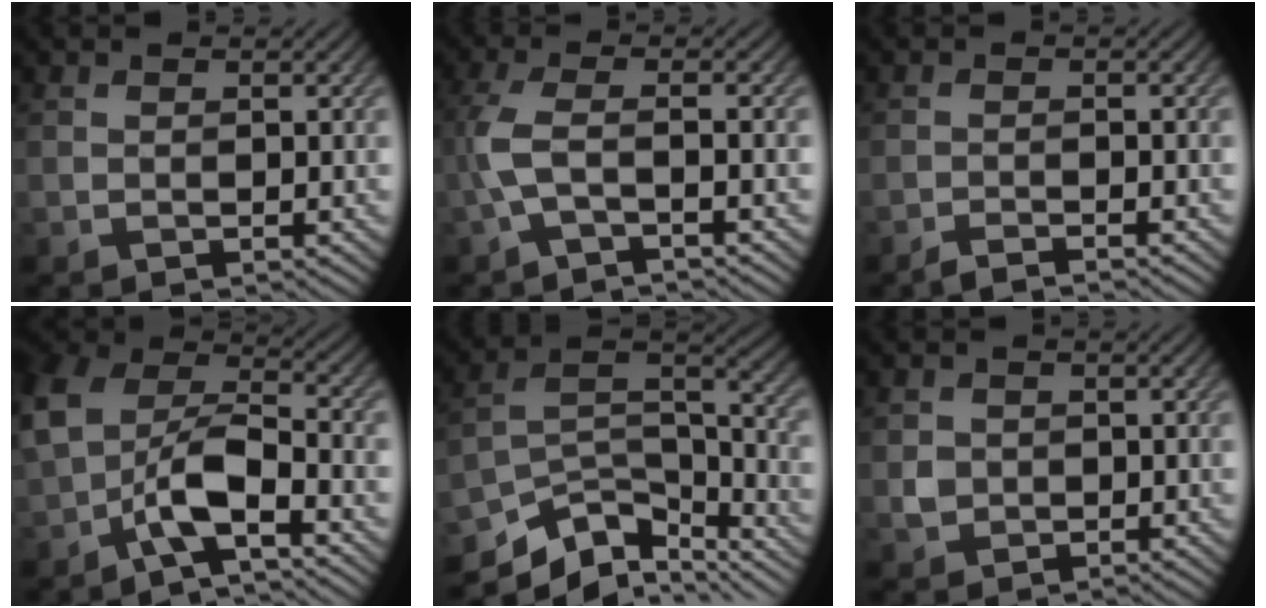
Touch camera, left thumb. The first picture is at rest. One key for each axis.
{"total": 4.0, "fx": -1.5, "fy": 0.8, "fz": 3.6, "tx": -0.088, "ty": 0.001, "tz": -0.046}
{"total": 1.7, "fx": -1.6, "fy": -0.1, "fz": 0.7, "tx": -0.008, "ty": 0.001, "tz": -0.037}
{"total": 8.8, "fx": -3.3, "fy": 4.6, "fz": 6.7, "tx": -0.132, "ty": 0.004, "tz": -0.081}
{"total": 11.6, "fx": -8.1, "fy": 4.9, "fz": 6.8, "tx": -0.149, "ty": -0.012, "tz": -0.130}
{"total": 1.7, "fx": 0.0, "fy": 1.6, "fz": 0.3, "tx": -0.005, "ty": -0.002, "tz": -0.003}